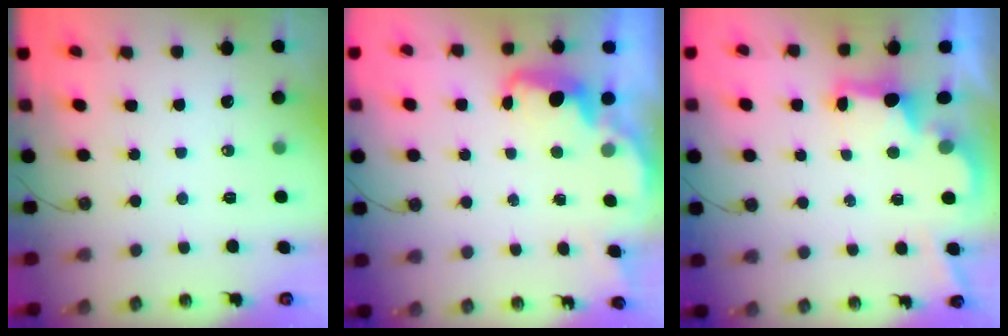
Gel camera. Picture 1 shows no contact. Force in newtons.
{"total": 2.5, "press": 2.4, "slide": 0.7}
{"total": 2.5, "press": 2.4, "slide": 0.7}